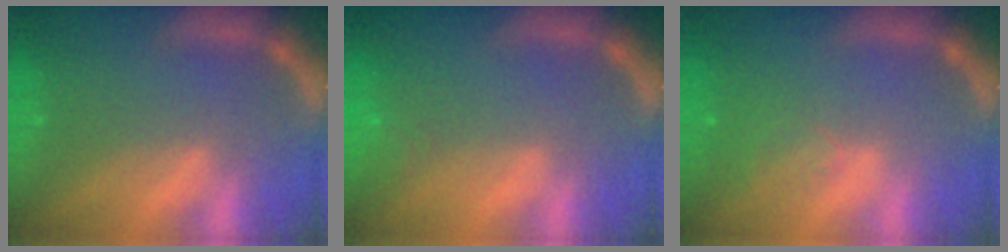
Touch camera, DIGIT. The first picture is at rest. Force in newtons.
{"total": 1.9}
{"total": 2.0}